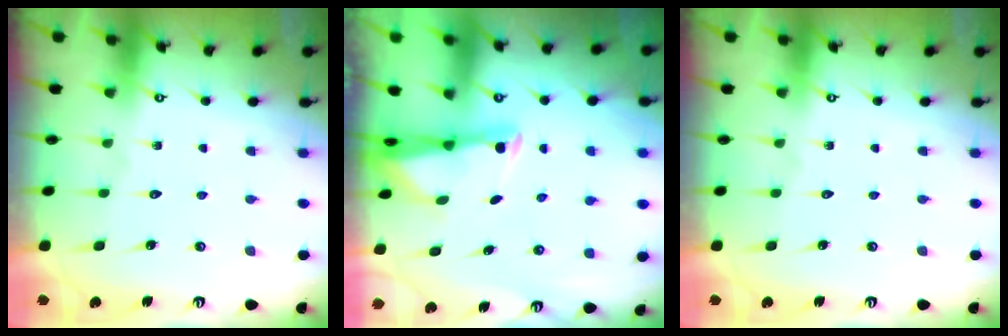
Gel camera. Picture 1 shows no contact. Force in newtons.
{"total": 2.5, "press": 2.4, "slide": 0.5}
{"total": 0.0}